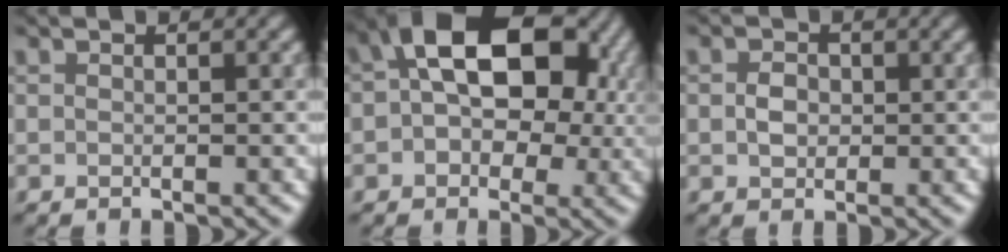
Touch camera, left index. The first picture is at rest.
{"total": 13.2, "force": [2.9, 8.6, 9.5], "torque": [-0.108, 0.032, 0.033]}
{"total": 1.4, "force": [0.0, 1.3, 0.6], "torque": [-0.012, 0.003, -0.001]}